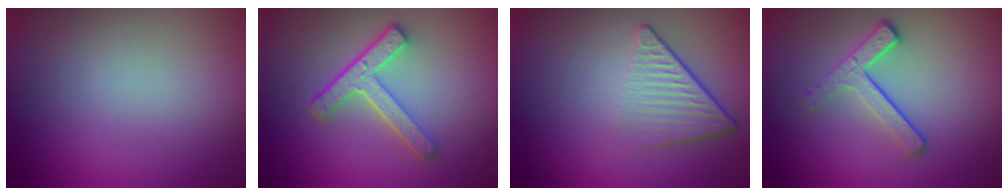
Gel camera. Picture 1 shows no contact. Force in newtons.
{"total": 4.4, "press": 3.3, "slide": 2.9}
{"total": 4.6, "press": 2.9, "slide": 3.5}
{"total": 3.3, "press": 2.4, "slide": 2.3}